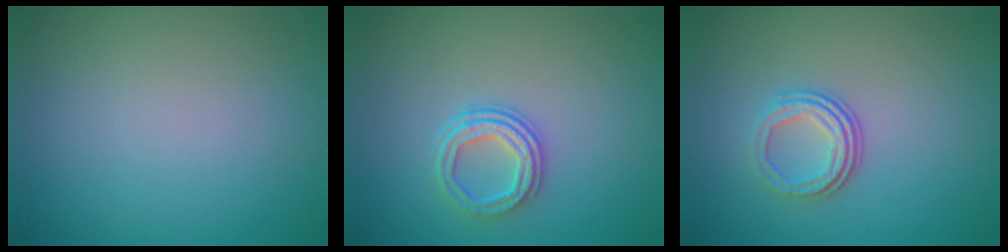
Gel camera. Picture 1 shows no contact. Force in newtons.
{"total": 3.0, "press": 2.4, "slide": 1.7}
{"total": 3.4, "press": 2.3, "slide": 2.4}